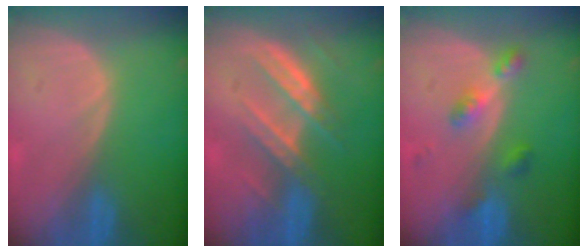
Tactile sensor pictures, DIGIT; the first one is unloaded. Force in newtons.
{"total": 7.2, "press": 6.8, "slide": 2.2}
{"total": 4.6, "press": 4.2, "slide": 1.9}